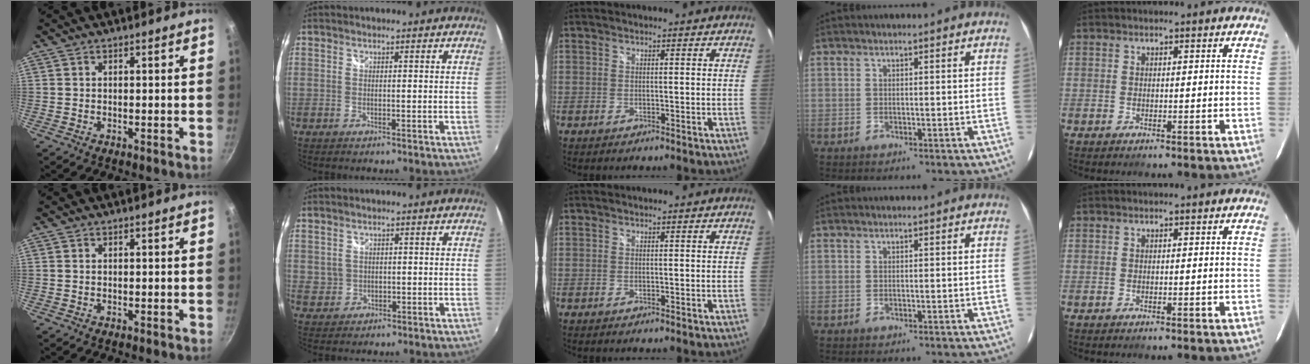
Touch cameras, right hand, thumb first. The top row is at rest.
{"index": {"total": 3.1, "force": [0.2, 3.0, 0.6], "torque": [-0.009, 0.004, 0.007]}}